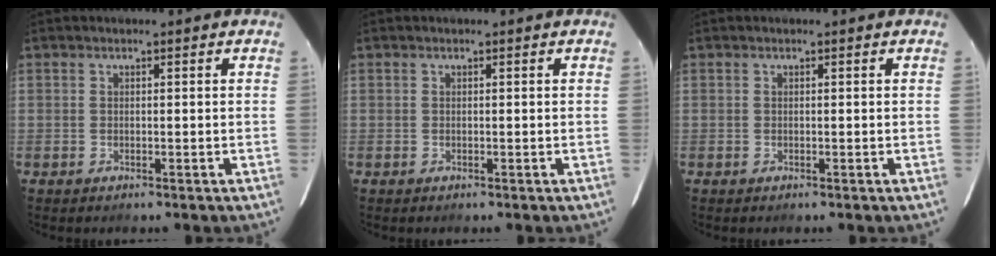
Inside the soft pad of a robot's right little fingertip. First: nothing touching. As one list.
[{"total": 0.0}, {"total": 0.0}]